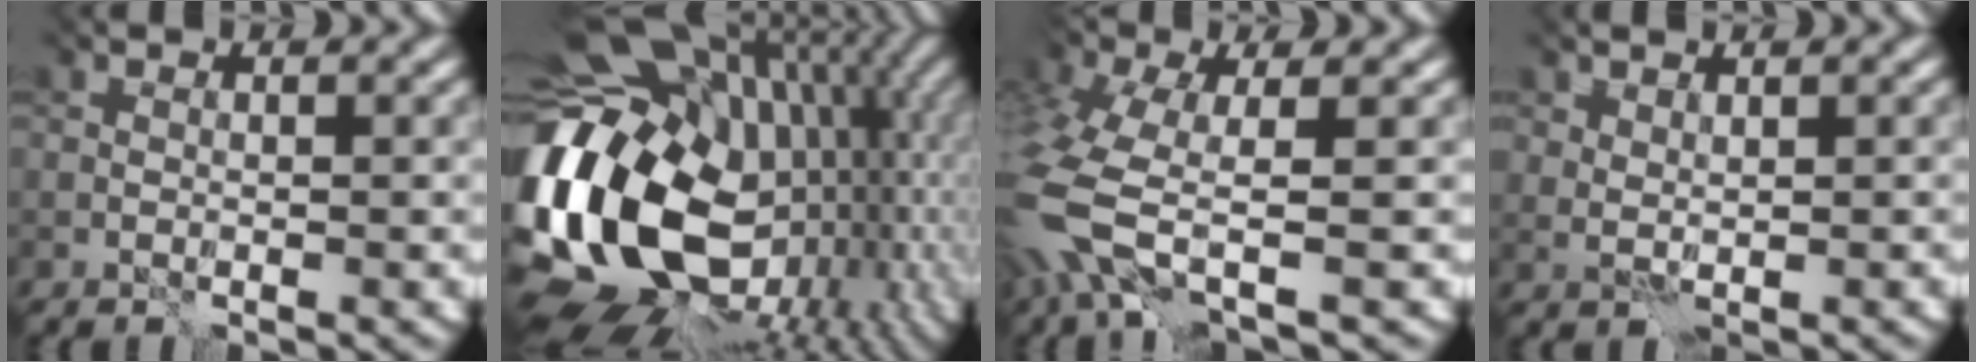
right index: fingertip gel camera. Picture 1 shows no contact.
{"total": 19.6, "force": [-0.6, 14.3, 13.4], "torque": [-0.264, -0.014, 0.005]}
{"total": 7.0, "force": [-2.0, 3.1, 5.9], "torque": [-0.170, -0.022, -0.048]}
{"total": 1.2, "force": [1.2, 0.2, -0.1], "torque": [-0.001, -0.001, 0.025]}